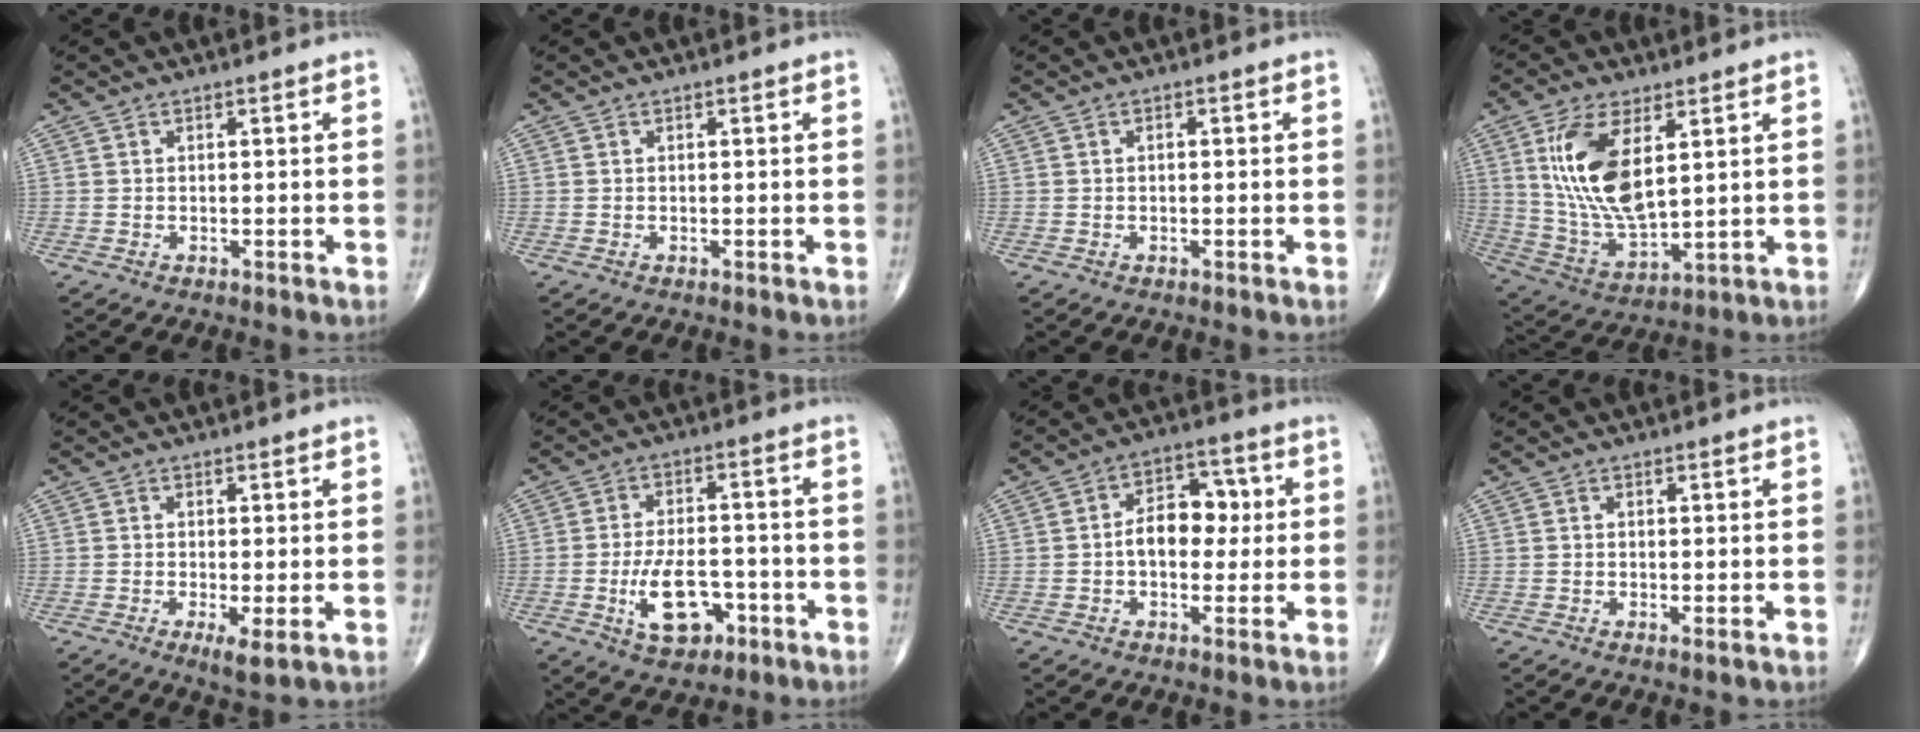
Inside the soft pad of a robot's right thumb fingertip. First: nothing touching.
{"total": 0.0}
{"total": 0.5, "force": [0.0, 0.3, 0.4], "torque": [-0.005, 0.002, -0.002]}
{"total": 15.5, "force": [4.7, 6.9, 13.0], "torque": [-0.259, -0.024, 0.104]}
{"total": 3.5, "force": [-0.9, 0.8, 3.3], "torque": [-0.065, -0.013, -0.018]}
{"total": 10.0, "force": [-3.6, 5.5, 7.5], "torque": [-0.115, 0.017, -0.056]}
{"total": 9.2, "force": [0.1, 6.2, 6.8], "torque": [-0.070, 0.025, -0.007]}
{"total": 0.7, "force": [-0.1, 0.1, 0.6], "torque": [-0.015, -0.004, -0.004]}